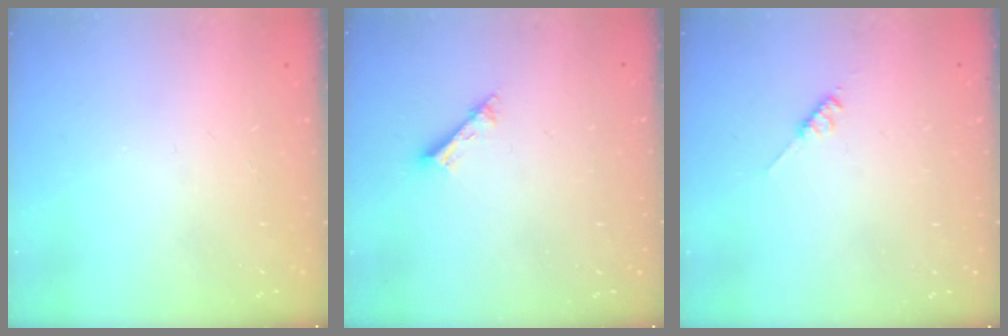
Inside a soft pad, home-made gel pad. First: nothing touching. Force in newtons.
{"total": 2.5, "press": 2.5, "slide": 0.1}
{"total": 2.8, "press": 2.8, "slide": 0.5}